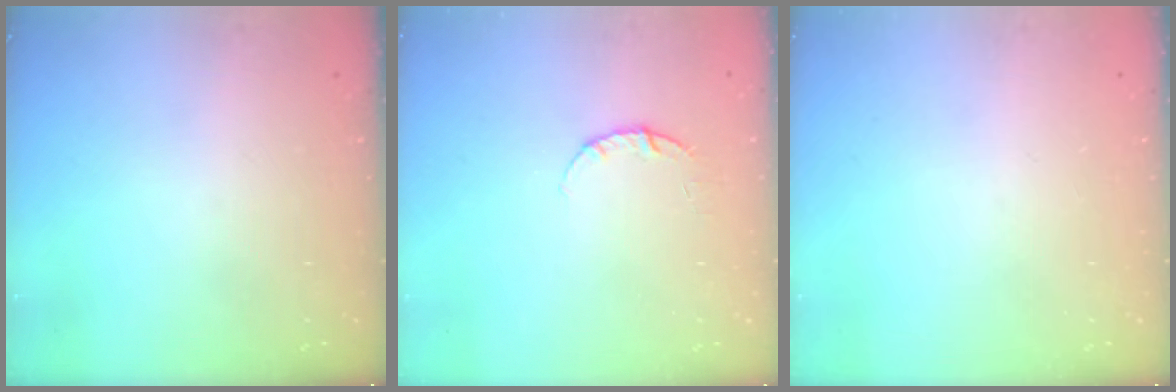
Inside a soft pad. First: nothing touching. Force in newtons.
{"total": 3.8, "press": 3.8, "slide": 0.3}
{"total": 0.0}